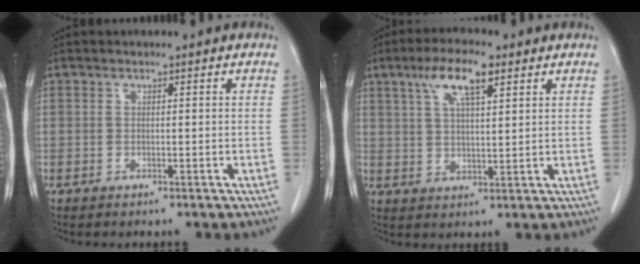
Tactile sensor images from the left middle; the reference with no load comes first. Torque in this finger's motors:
{"motor_torque": [1.31, -0.83, 0.15, 0.07]}